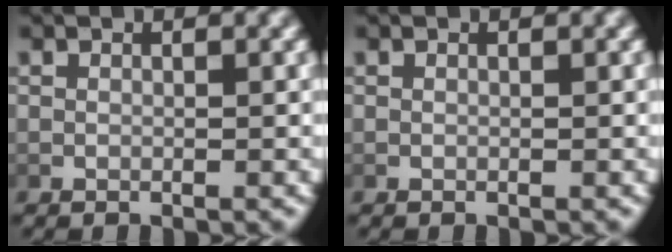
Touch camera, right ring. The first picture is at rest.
{"total": 0.0}